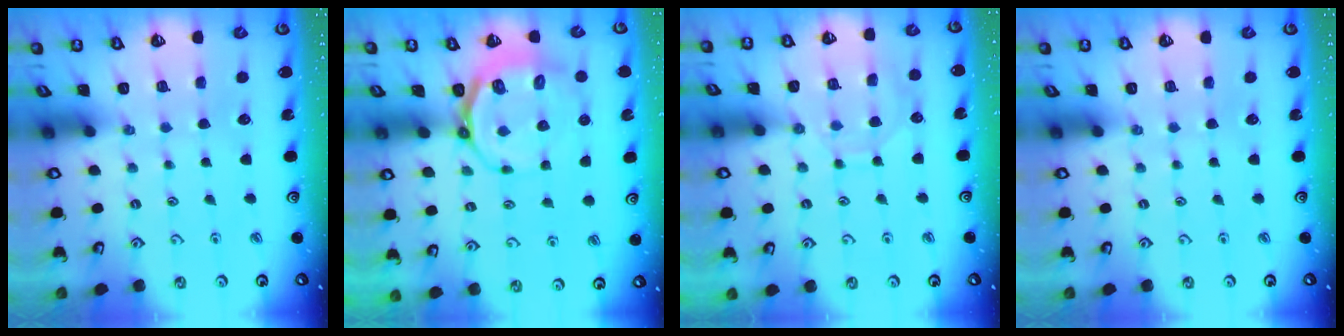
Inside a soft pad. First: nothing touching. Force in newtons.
{"total": 9.2, "press": 8.5, "slide": 3.5}
{"total": 9.7, "press": 9.7, "slide": 0.8}
{"total": 0.0}